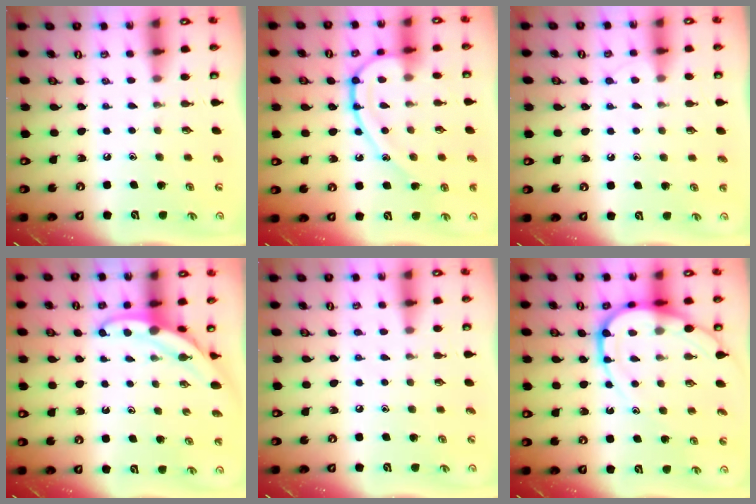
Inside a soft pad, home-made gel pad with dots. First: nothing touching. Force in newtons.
{"total": 13.7, "press": 13.7, "slide": 0.0}
{"total": 5.0, "press": 4.9, "slide": 0.6}
{"total": 5.1, "press": 5.0, "slide": 0.4}
{"total": 3.1, "press": 3.0, "slide": 0.9}
{"total": 12.5, "press": 12.5, "slide": 1.1}